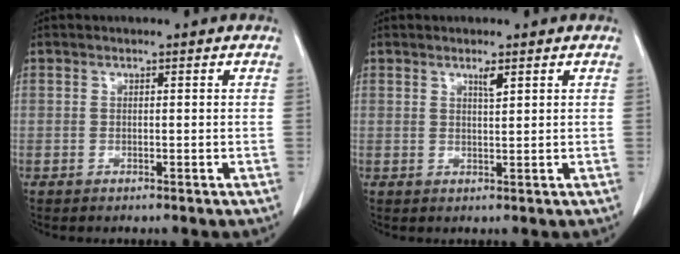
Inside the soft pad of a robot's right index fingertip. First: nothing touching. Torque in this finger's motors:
{"motor_torque": [0.07, -0.02, 0.00, 0.01]}